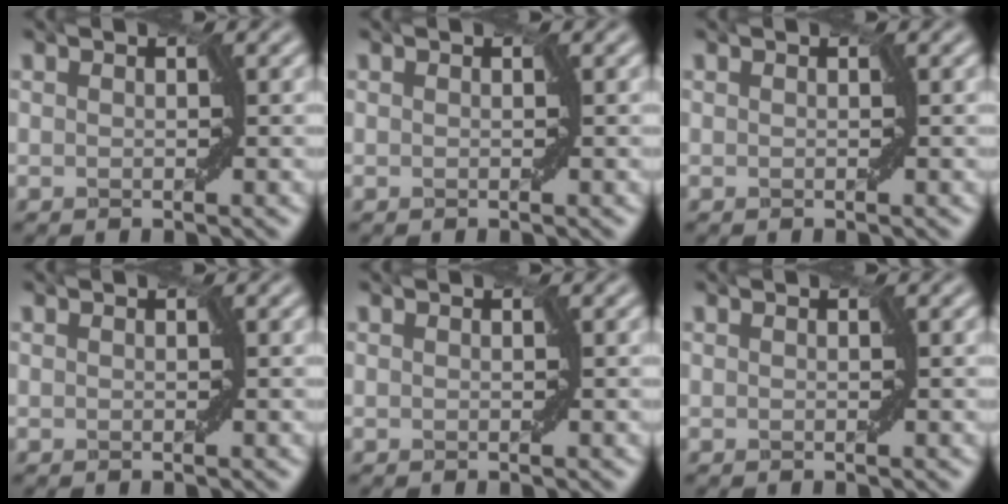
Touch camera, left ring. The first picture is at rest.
{"total": 0.0}
{"total": 0.0}
{"total": 0.0}
{"total": 0.0}
{"total": 0.0}